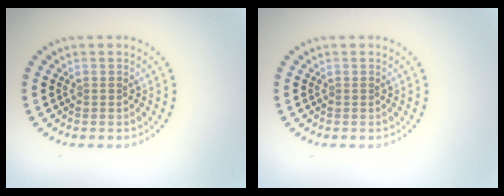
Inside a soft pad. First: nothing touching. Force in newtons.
{"total": 0.0}